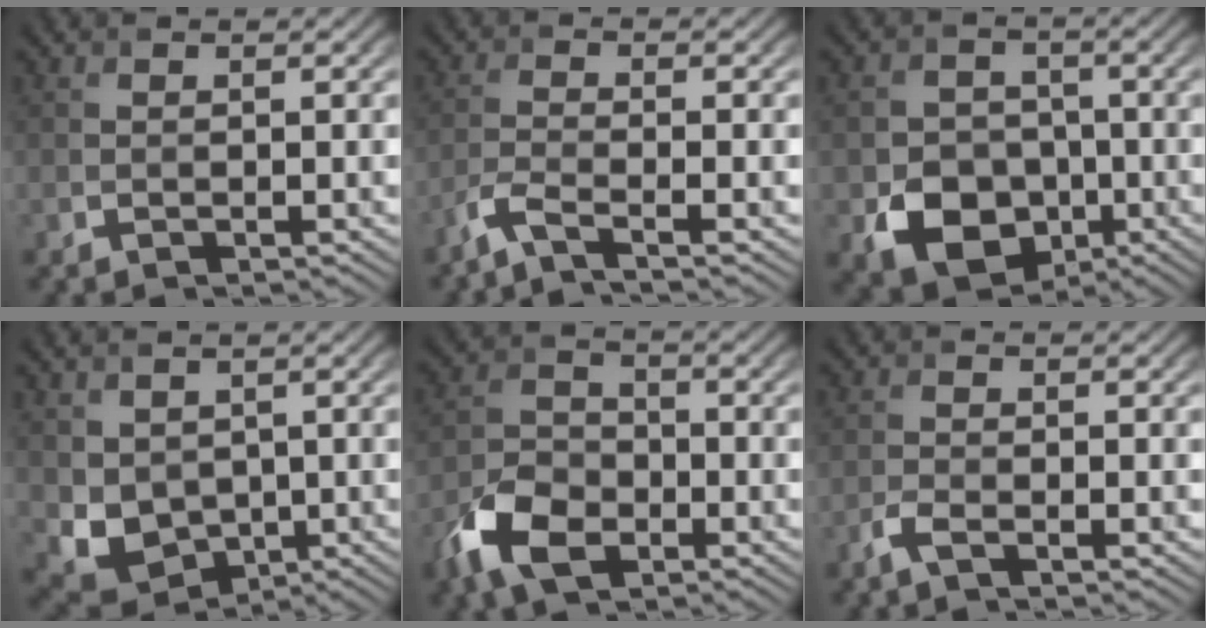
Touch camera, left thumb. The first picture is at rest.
{"total": 3.3, "force": [-2.4, 0.4, 2.2], "torque": [-0.044, -0.004, -0.067]}
{"total": 8.5, "force": [-3.0, 6.8, 4.1], "torque": [-0.082, -0.025, -0.058]}
{"total": 5.9, "force": [0.8, 4.8, 3.3], "torque": [-0.096, -0.024, 0.020]}
{"total": 8.0, "force": [-4.4, 4.7, 4.8], "torque": [-0.110, -0.005, -0.098]}
{"total": 2.0, "force": [-1.4, 0.3, 1.4], "torque": [-0.034, -0.001, -0.035]}